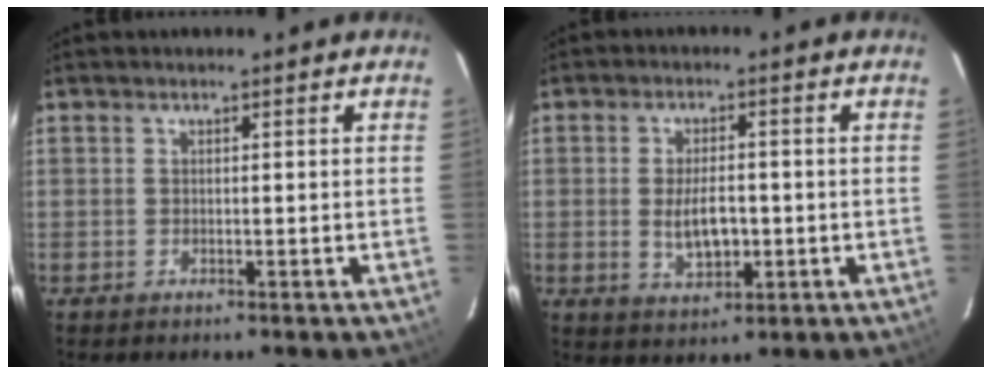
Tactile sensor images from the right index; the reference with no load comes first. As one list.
[{"total": 6.5, "force": [-0.9, 3.2, 5.6], "torque": [-0.107, -0.003, -0.008]}]